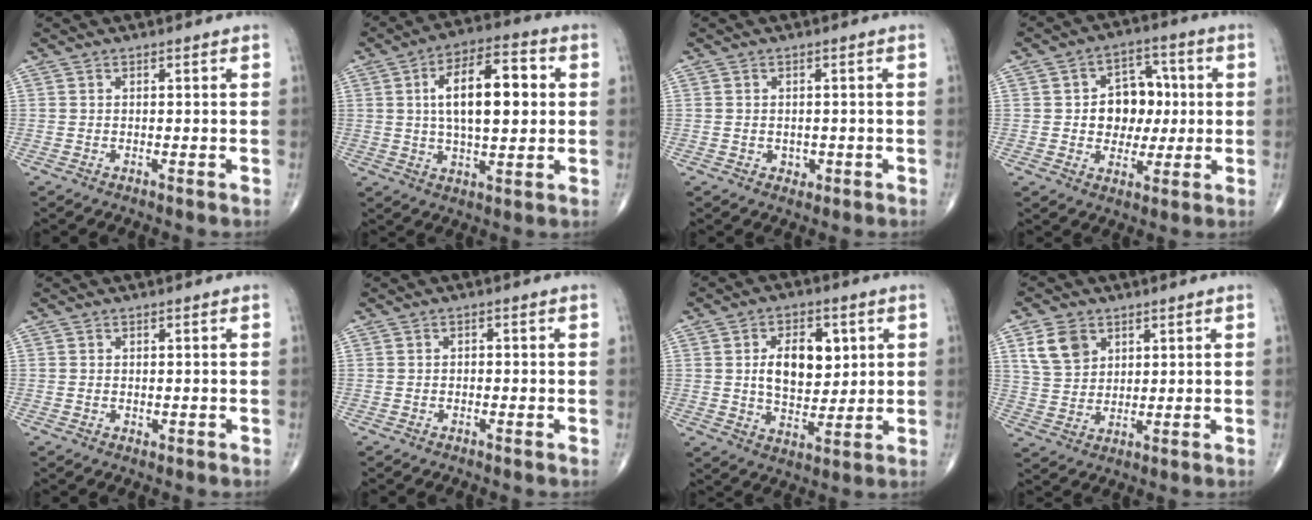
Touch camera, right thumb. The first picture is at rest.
{"total": 15.3, "force": [2.4, 6.9, 13.4], "torque": [-0.204, 0.011, 0.035]}
{"total": 2.0, "force": [-0.5, 1.7, 0.9], "torque": [-0.002, 0.003, -0.002]}
{"total": 10.7, "force": [0.6, 8.3, 6.7], "torque": [-0.046, 0.018, 0.010]}
{"total": 0.8, "force": [0.0, 0.7, 0.4], "torque": [-0.007, 0.000, 0.001]}
{"total": 0.7, "force": [-0.2, 0.5, 0.4], "torque": [0.001, 0.000, -0.006]}
{"total": 11.4, "force": [2.5, 7.0, 8.7], "torque": [-0.103, -0.013, 0.046]}
{"total": 7.5, "force": [3.5, 5.4, 3.8], "torque": [-0.053, -0.012, 0.072]}